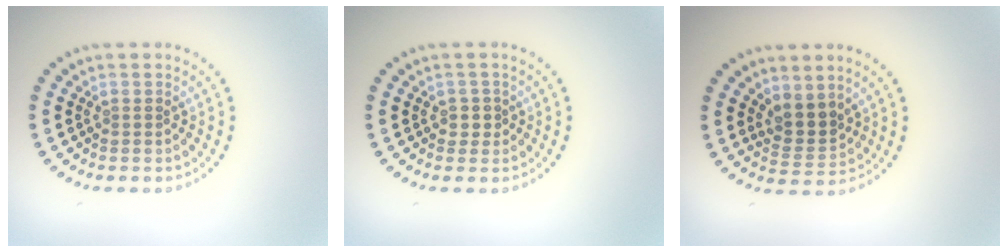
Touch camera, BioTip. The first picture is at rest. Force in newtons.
{"total": 1.2, "press": 1.1, "slide": 0.6}
{"total": 2.7, "press": 2.1, "slide": 1.6}